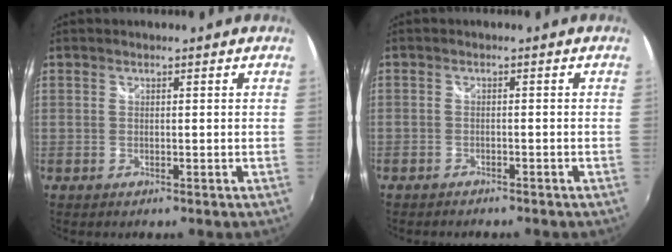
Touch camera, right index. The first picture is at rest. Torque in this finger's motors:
{"motor_torque": [-0.09, -0.04, -0.90, -0.21]}